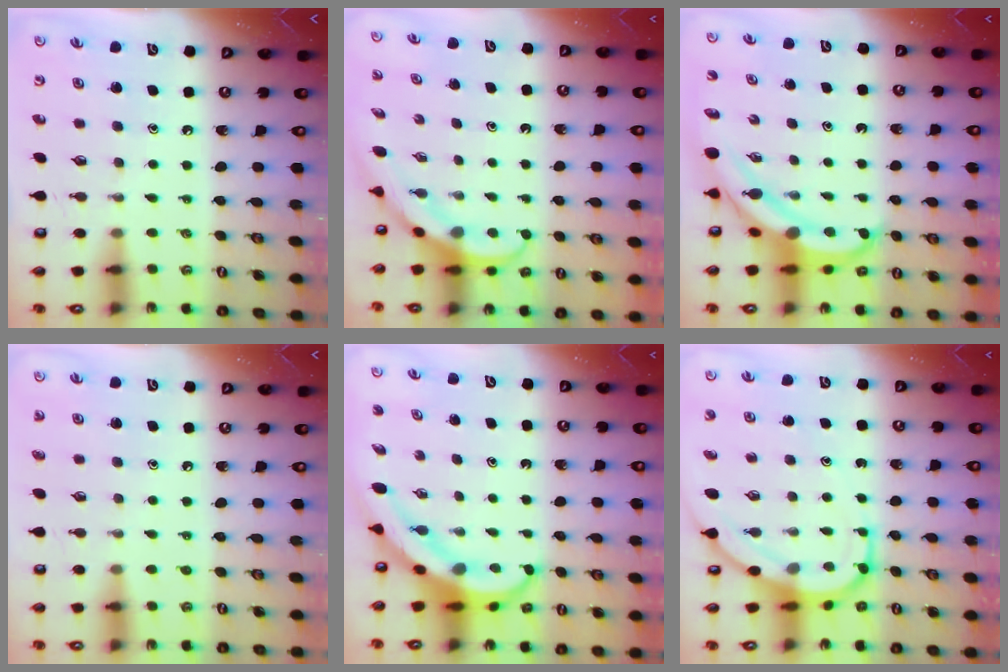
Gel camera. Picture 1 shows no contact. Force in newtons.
{"total": 4.0, "press": 3.9, "slide": 0.3}
{"total": 6.4, "press": 6.3, "slide": 0.8}
{"total": 2.9, "press": 2.9, "slide": 0.4}
{"total": 7.4, "press": 7.2, "slide": 1.7}
{"total": 8.9, "press": 8.9, "slide": 0.3}